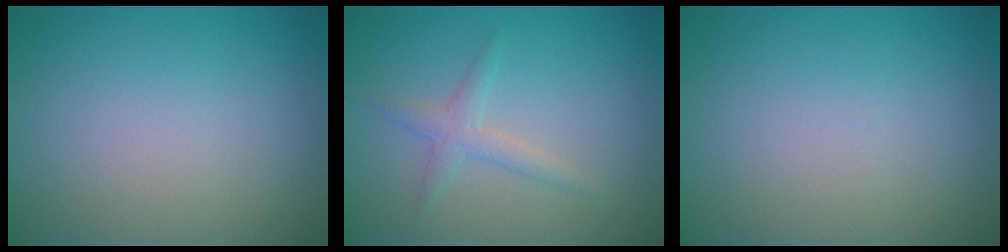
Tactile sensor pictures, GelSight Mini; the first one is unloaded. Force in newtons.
{"total": 1.8, "press": 1.8, "slide": 0.1}
{"total": 0.0}